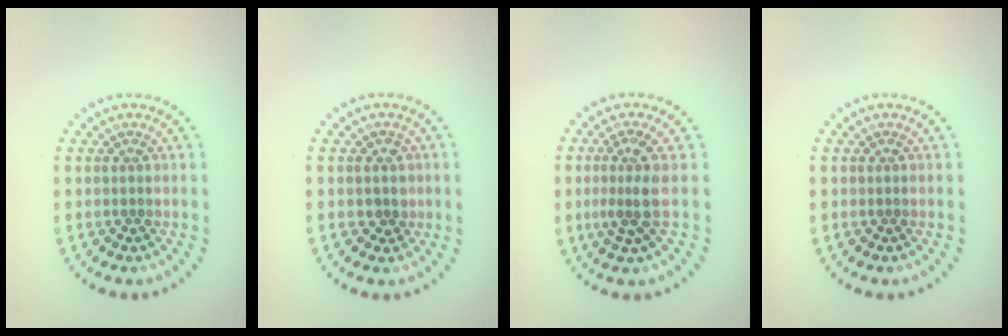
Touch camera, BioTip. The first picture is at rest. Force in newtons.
{"total": 1.1, "press": 0.9, "slide": 0.7}
{"total": 2.7, "press": 2.2, "slide": 1.7}
{"total": 0.0}